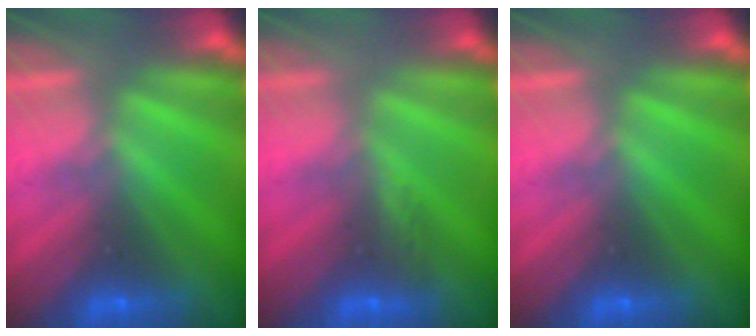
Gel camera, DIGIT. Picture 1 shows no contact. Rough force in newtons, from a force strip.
{"total": 2.8}
{"total": 0.0}